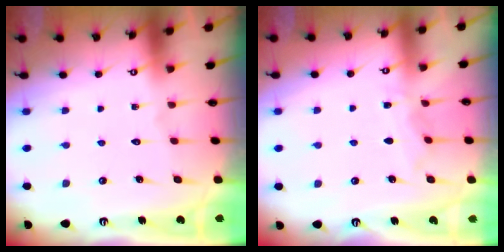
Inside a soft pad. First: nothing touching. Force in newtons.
{"total": 5.5, "press": 5.5, "slide": 0.5}